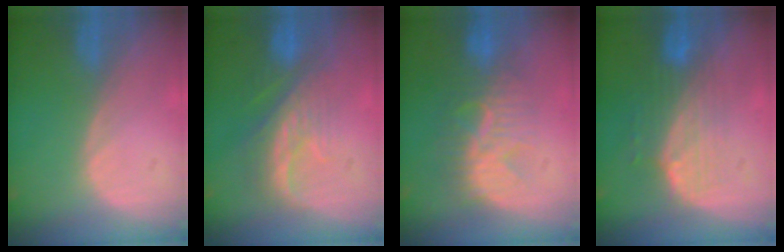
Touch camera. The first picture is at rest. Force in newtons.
{"total": 7.9, "press": 7.1, "slide": 3.5}
{"total": 8.0, "press": 7.8, "slide": 2.1}
{"total": 7.5, "press": 6.8, "slide": 3.3}